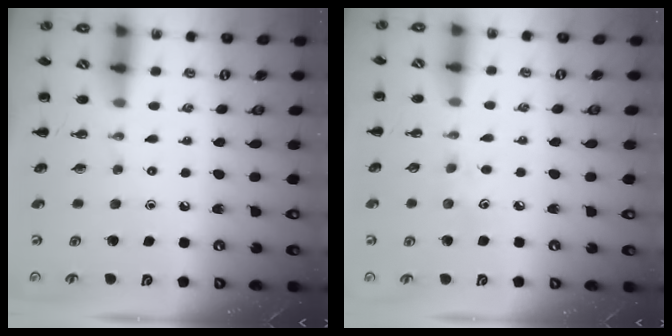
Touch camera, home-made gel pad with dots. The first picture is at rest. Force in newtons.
{"total": 2.8, "press": 2.6, "slide": 0.8}